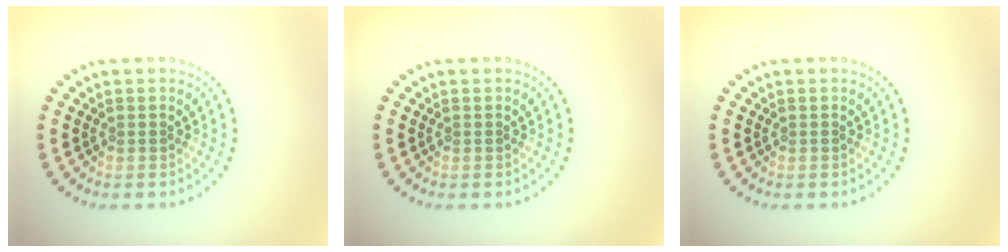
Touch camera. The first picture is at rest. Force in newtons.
{"total": 0.0}
{"total": 0.0}